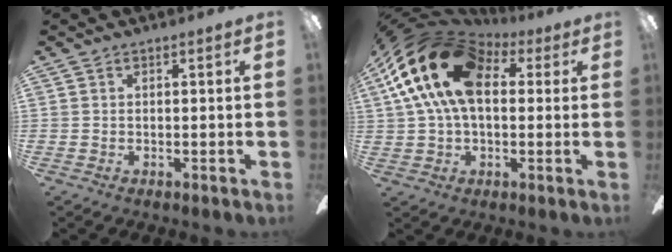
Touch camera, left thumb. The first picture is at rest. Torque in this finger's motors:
{"motor_torque": [0.11, 1.43, 1.53, -1.24, 0.62]}